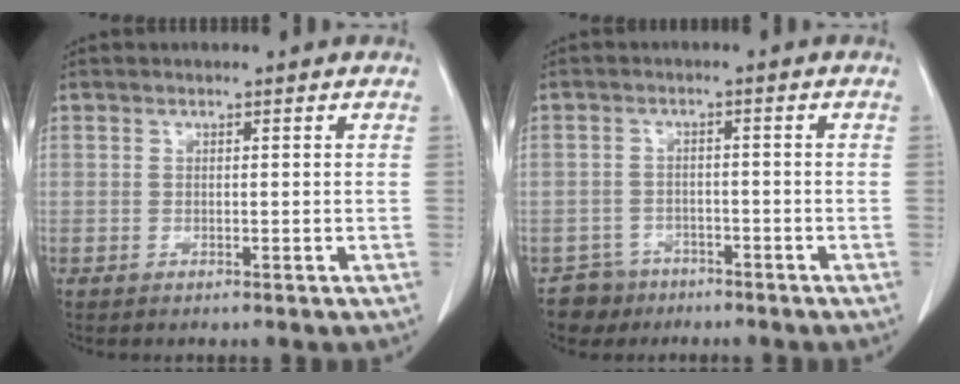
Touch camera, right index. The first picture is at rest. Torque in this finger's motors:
{"motor_torque": [-0.35, -0.03, -1.05, -0.17]}